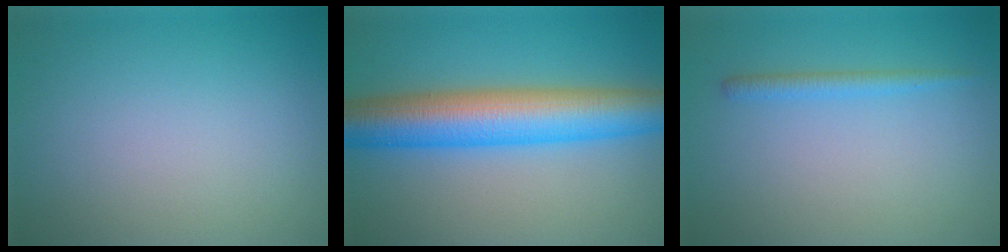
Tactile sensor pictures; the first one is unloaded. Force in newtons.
{"total": 9.7, "press": 9.7, "slide": 0.1}
{"total": 1.4, "press": 1.4, "slide": 0.1}